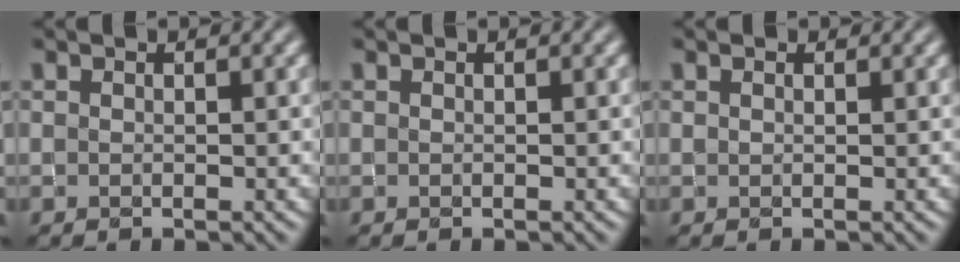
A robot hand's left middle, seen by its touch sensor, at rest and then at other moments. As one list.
[{"total": 0.0}, {"total": 0.6, "force": [0.5, 0.2, 0.2], "torque": [-0.004, 0.004, 0.006]}]